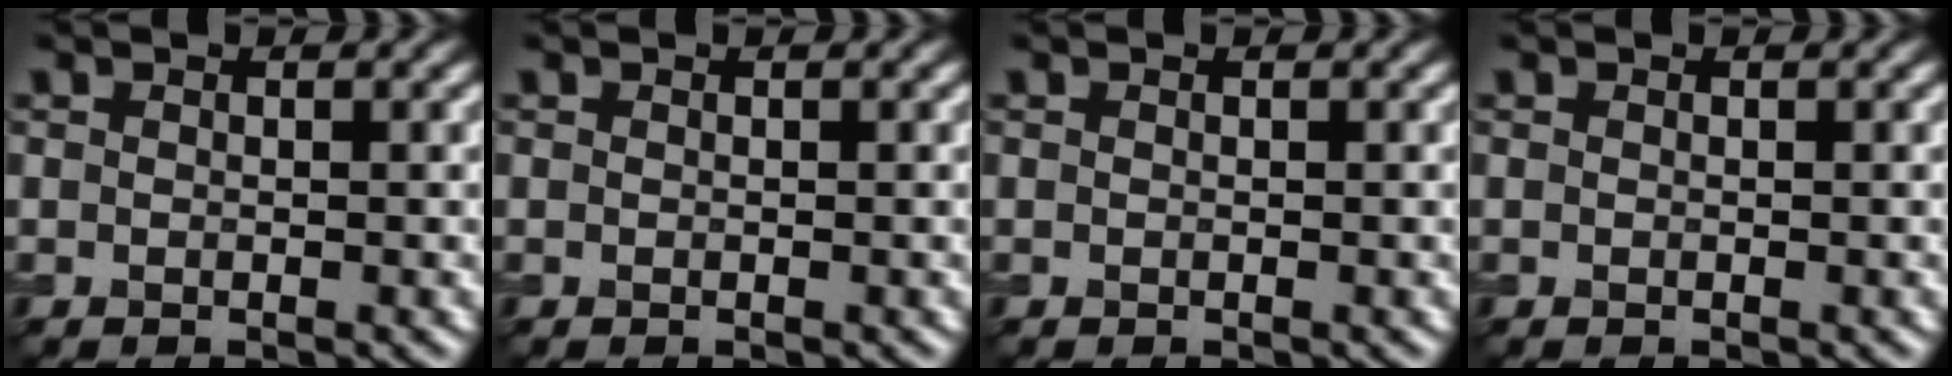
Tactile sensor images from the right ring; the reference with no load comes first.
{"total": 0.0}
{"total": 0.0}
{"total": 0.0}